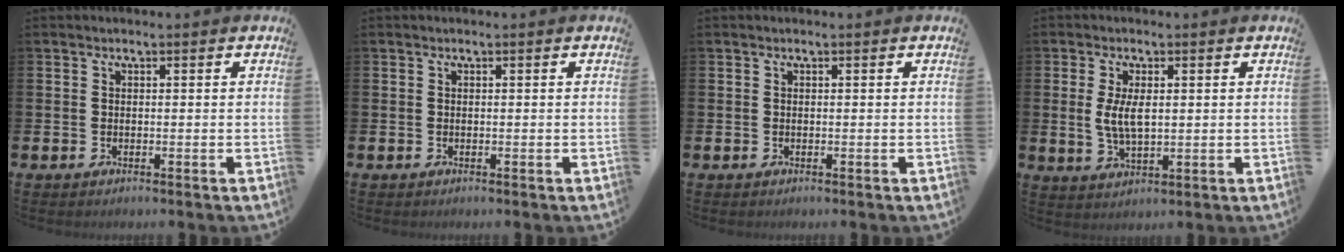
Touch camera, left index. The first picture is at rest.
{"total": 0.0}
{"total": 0.0}
{"total": 4.5, "force": [0.9, 2.0, 3.9], "torque": [-0.068, 0.001, 0.013]}